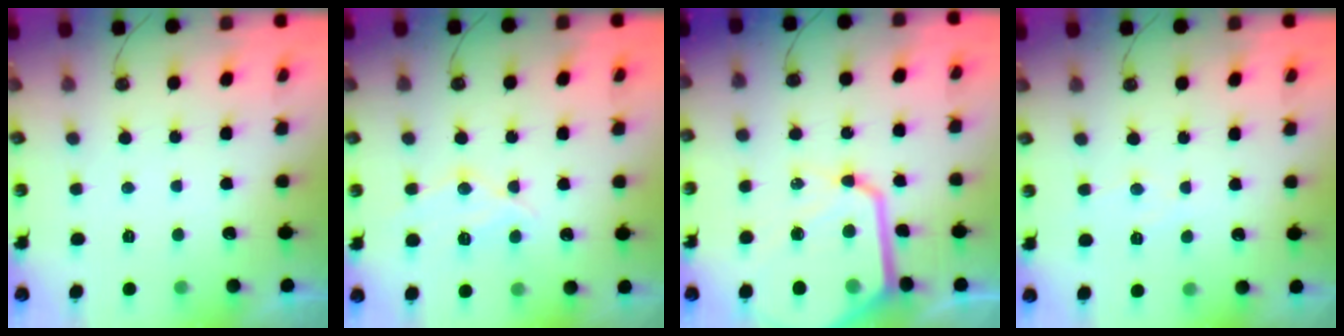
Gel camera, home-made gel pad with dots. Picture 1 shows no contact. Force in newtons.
{"total": 12.4, "press": 12.3, "slide": 1.3}
{"total": 20.6, "press": 20.5, "slide": 1.9}
{"total": 6.0, "press": 6.0, "slide": 0.7}